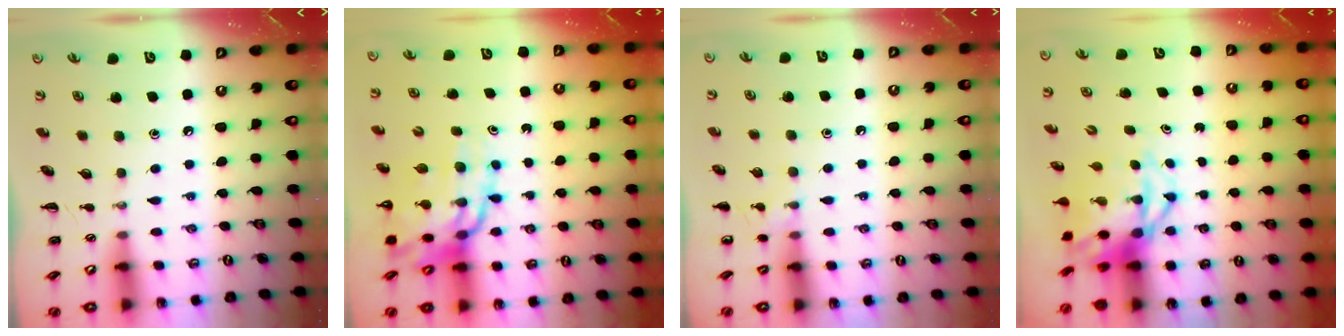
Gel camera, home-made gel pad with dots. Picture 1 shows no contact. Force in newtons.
{"total": 13.8, "press": 13.2, "slide": 4.0}
{"total": 5.6, "press": 5.3, "slide": 1.7}
{"total": 6.3, "press": 6.1, "slide": 1.7}